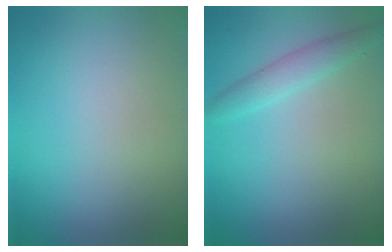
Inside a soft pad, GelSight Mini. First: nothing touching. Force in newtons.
{"total": 2.0, "press": 2.0, "slide": 0.3}